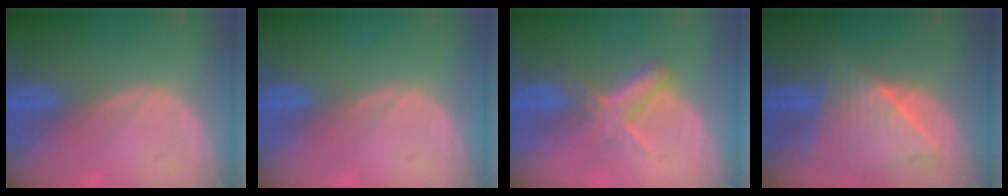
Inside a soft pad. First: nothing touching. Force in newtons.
{"total": 0.0}
{"total": 5.6, "press": 5.2, "slide": 2.2}
{"total": 9.2, "press": 8.3, "slide": 4.0}